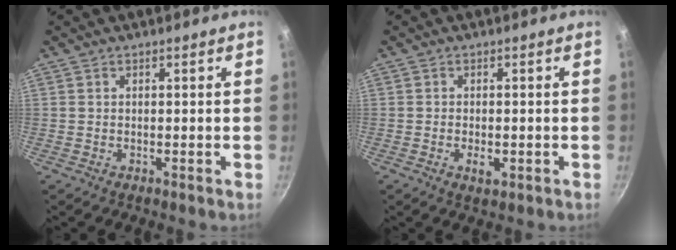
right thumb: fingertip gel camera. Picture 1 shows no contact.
{"total": 2.7, "force": [-0.8, 1.4, 2.2], "torque": [-0.038, 0.001, -0.012]}